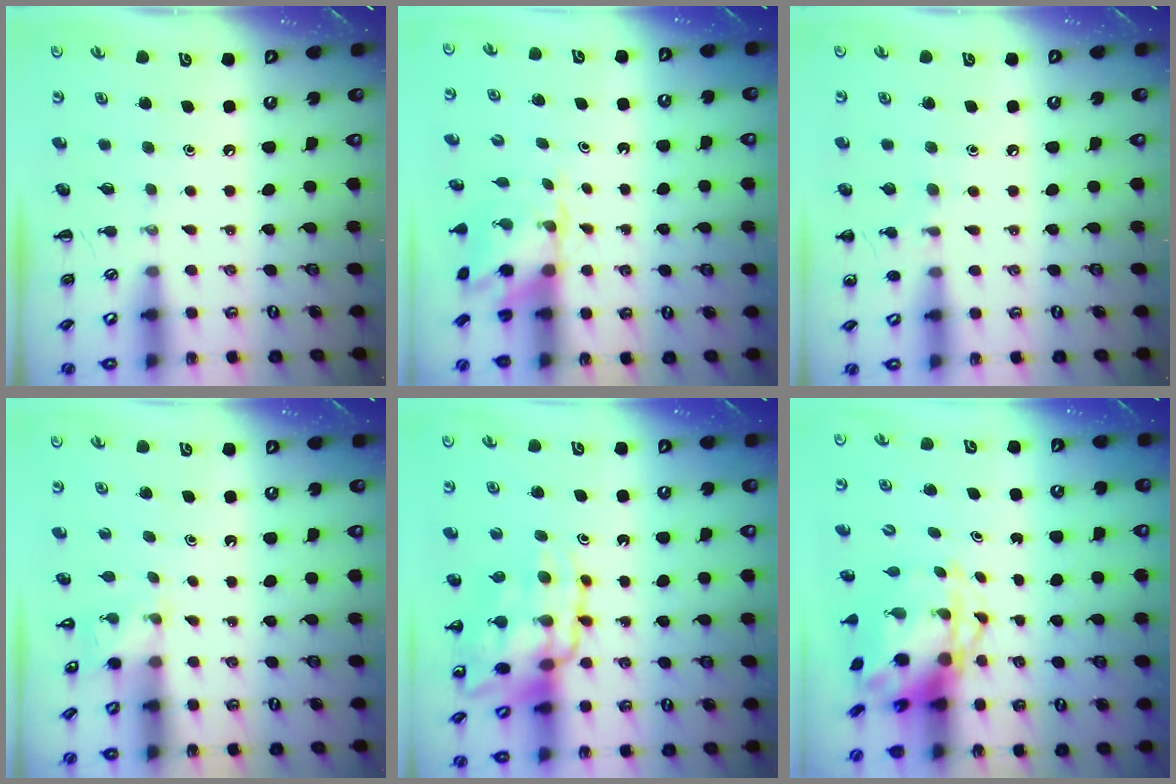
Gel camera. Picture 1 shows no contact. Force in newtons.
{"total": 4.5, "press": 4.5, "slide": 0.3}
{"total": 5.6, "press": 5.4, "slide": 1.7}
{"total": 2.2, "press": 2.1, "slide": 0.7}
{"total": 15.8, "press": 15.3, "slide": 3.7}
{"total": 5.0, "press": 4.9, "slide": 1.1}